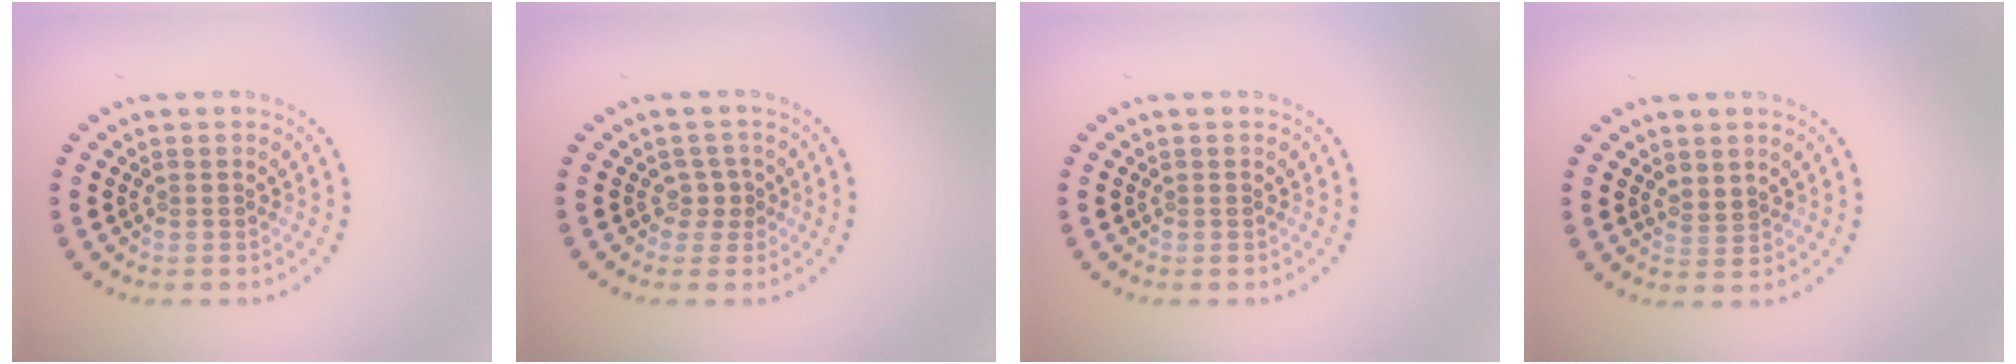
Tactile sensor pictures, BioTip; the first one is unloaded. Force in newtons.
{"total": 1.4, "press": 1.1, "slide": 0.9}
{"total": 0.0}
{"total": 1.0, "press": 0.8, "slide": 0.6}